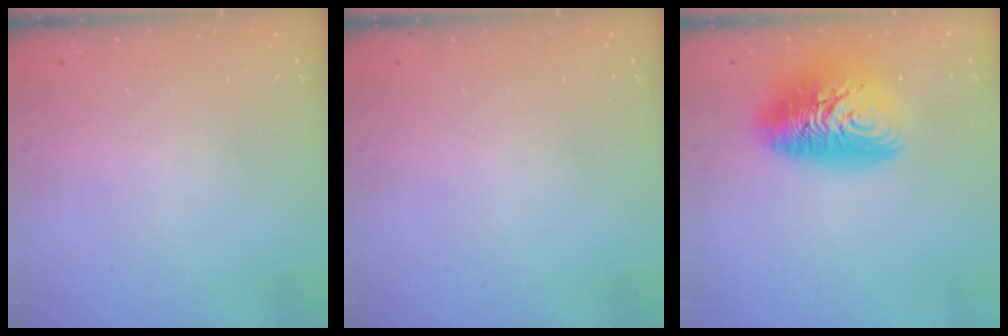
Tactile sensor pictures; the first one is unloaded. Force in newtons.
{"total": 0.0}
{"total": 16.5, "press": 16.4, "slide": 1.4}